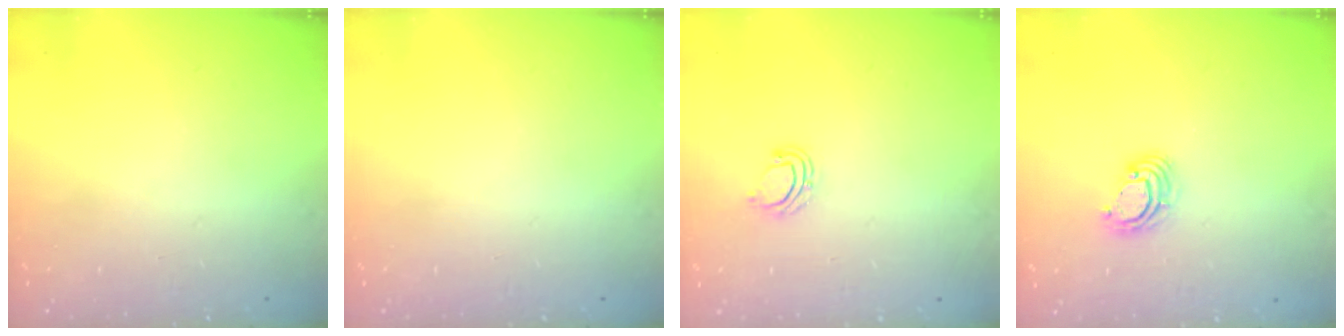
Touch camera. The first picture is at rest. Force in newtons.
{"total": 0.0}
{"total": 5.0, "press": 4.9, "slide": 1.0}
{"total": 6.1, "press": 6.1, "slide": 0.5}